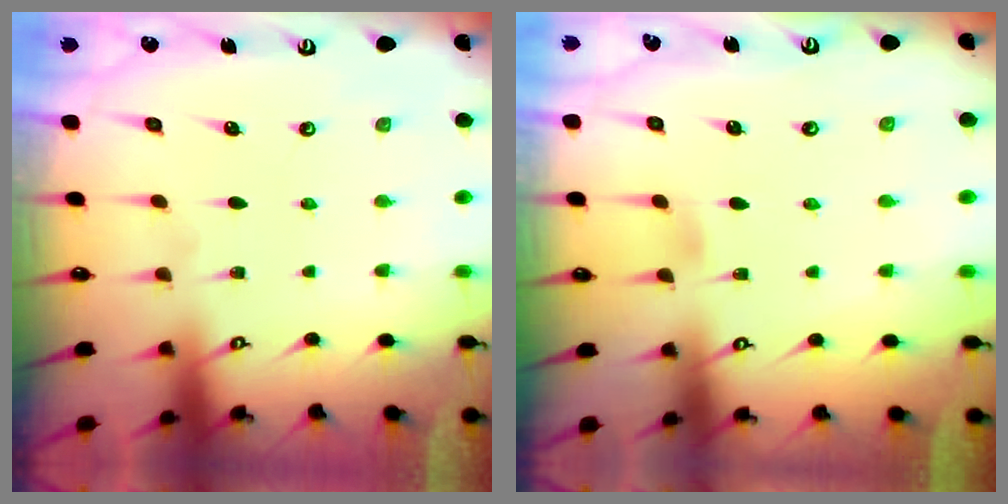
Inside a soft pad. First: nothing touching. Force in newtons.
{"total": 2.9, "press": 2.9, "slide": 0.5}